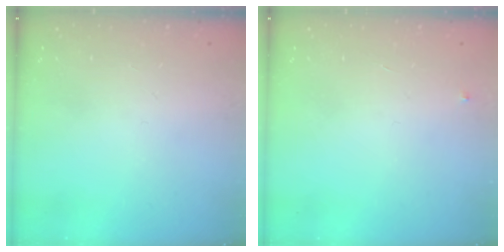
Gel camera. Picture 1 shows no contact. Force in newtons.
{"total": 3.0, "press": 2.9, "slide": 0.4}